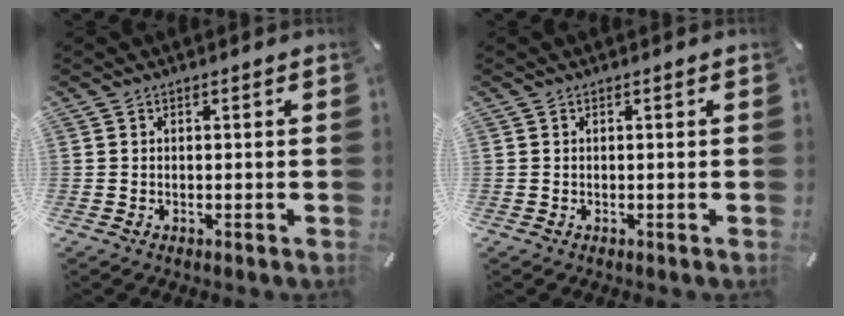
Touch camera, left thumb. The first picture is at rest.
{"total": 0.0}